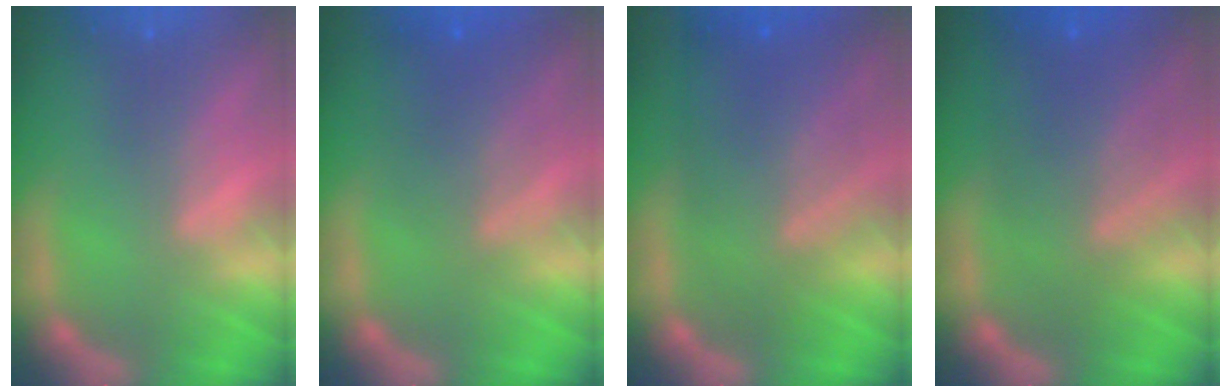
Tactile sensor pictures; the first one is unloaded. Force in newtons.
{"total": 4.5}
{"total": 8.1}
{"total": 7.0}